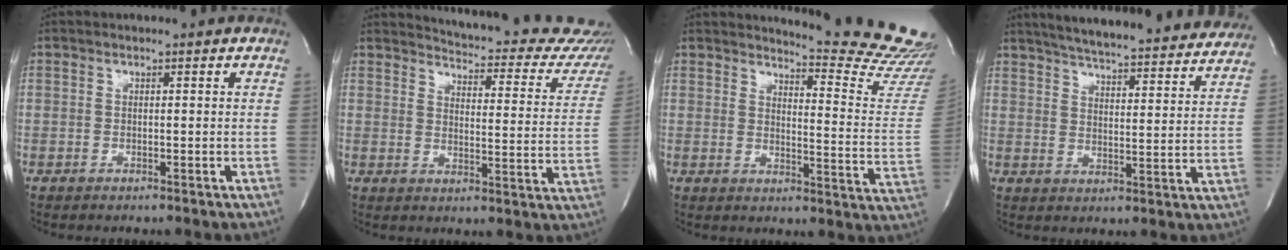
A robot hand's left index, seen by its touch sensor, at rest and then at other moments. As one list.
[{"total": 23.7, "force": [22.4, 4.3, 6.6], "torque": [-0.079, -0.111, 0.240]}, {"total": 16.3, "force": [15.9, -1.5, 3.2], "torque": [-0.046, -0.164, 0.169]}, {"total": 28.8, "force": [26.2, 4.2, 11.3], "torque": [-0.183, -0.046, 0.322]}]